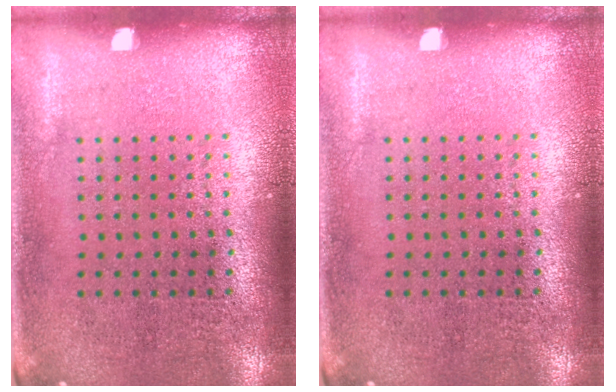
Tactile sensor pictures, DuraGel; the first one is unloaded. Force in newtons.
{"total": 0.0}